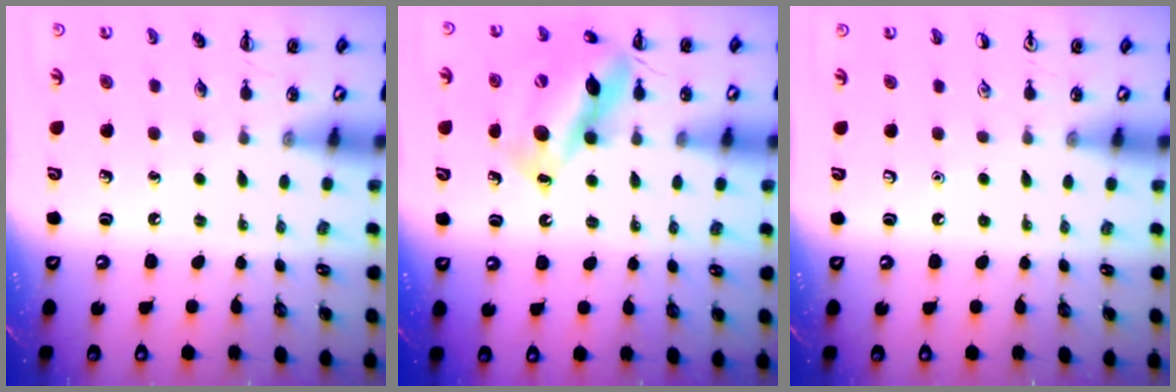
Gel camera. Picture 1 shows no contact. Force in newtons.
{"total": 15.2, "press": 15.0, "slide": 2.2}
{"total": 0.0}